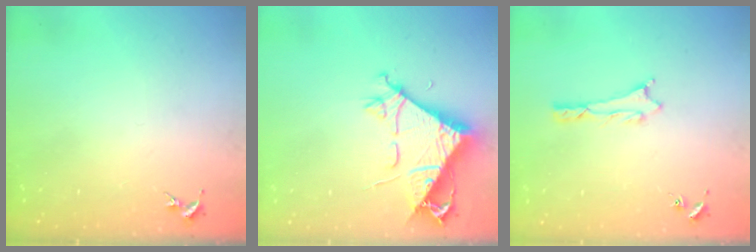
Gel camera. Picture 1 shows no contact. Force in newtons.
{"total": 8.0, "press": 8.0, "slide": 0.7}
{"total": 0.8, "press": 0.8, "slide": 0.2}